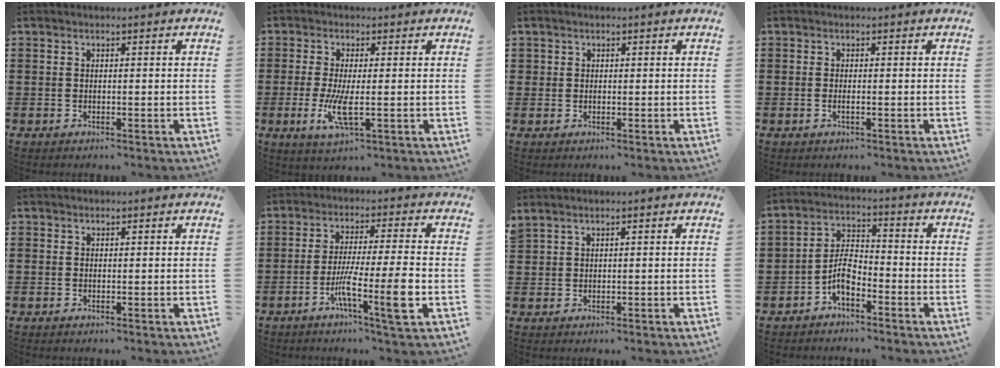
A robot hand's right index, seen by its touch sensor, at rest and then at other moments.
{"total": 5.7, "force": [-1.1, 1.2, 5.5], "torque": [-0.113, -0.016, -0.022]}
{"total": 0.8, "force": [0.2, 0.8, 0.1], "torque": [-0.004, 0.002, 0.004]}
{"total": 0.7, "force": [-0.2, -0.1, 0.7], "torque": [-0.014, -0.007, -0.002]}
{"total": 0.0}
{"total": 10.4, "force": [-3.6, 0.3, 9.8], "torque": [-0.188, -0.022, -0.068]}
{"total": 0.7, "force": [0.7, 0.1, 0.1], "torque": [-0.005, -0.001, 0.014]}
{"total": 5.0, "force": [-2.9, 2.4, 3.2], "torque": [-0.072, 0.006, -0.059]}